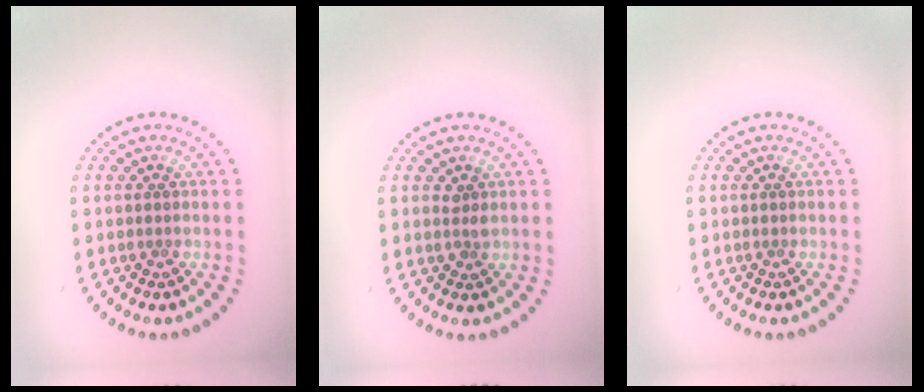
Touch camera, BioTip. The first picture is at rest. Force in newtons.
{"total": 0.9, "press": 0.8, "slide": 0.3}
{"total": 0.0}